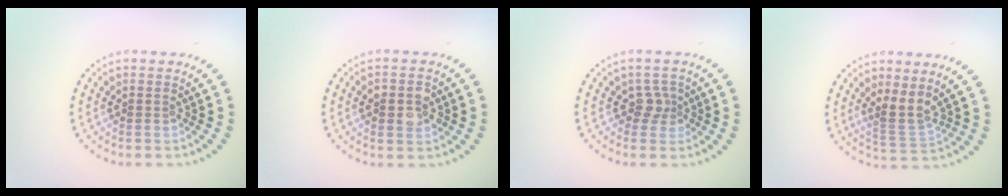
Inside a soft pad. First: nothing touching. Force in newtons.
{"total": 2.8, "press": 2.8, "slide": 0.2}
{"total": 1.7, "press": 1.3, "slide": 1.2}
{"total": 2.8, "press": 2.0, "slide": 1.9}